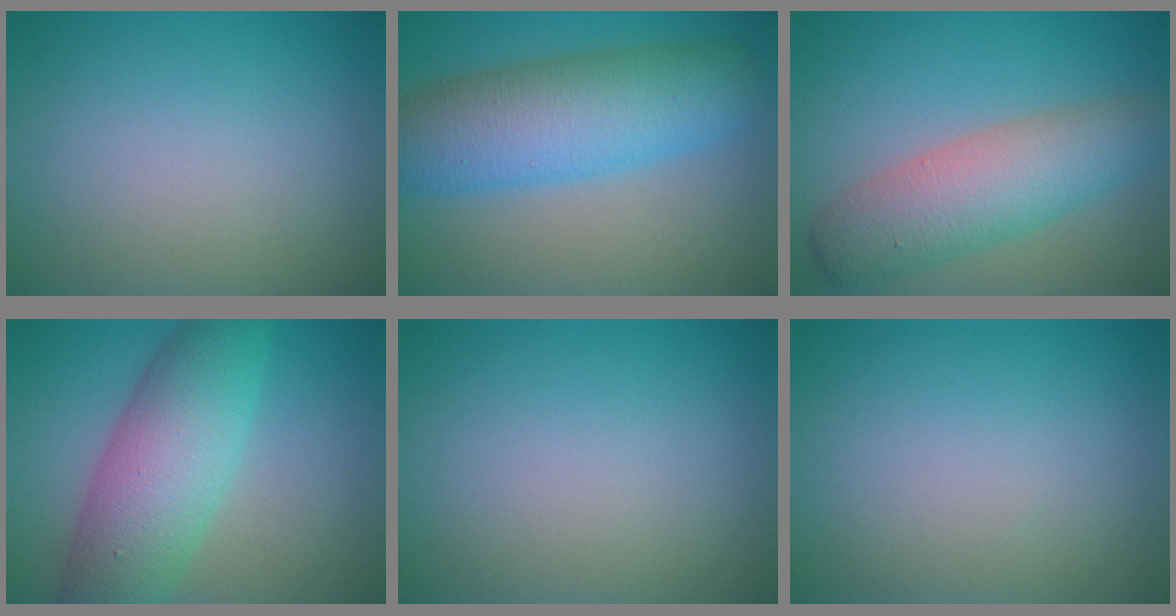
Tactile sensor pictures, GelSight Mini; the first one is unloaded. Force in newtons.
{"total": 8.9, "press": 8.9, "slide": 0.2}
{"total": 6.4, "press": 6.3, "slide": 0.5}
{"total": 8.7, "press": 8.7, "slide": 0.2}
{"total": 0.0}
{"total": 0.0}